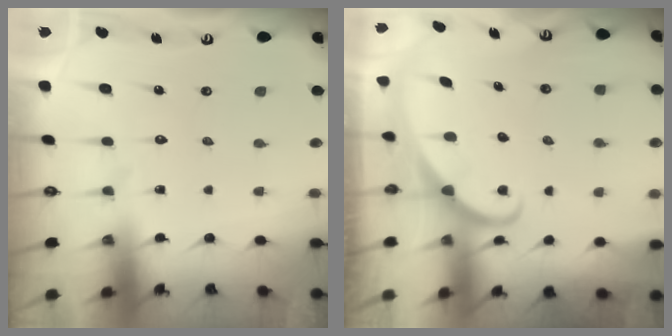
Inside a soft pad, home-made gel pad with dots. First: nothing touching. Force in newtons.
{"total": 1.7, "press": 1.7, "slide": 0.1}